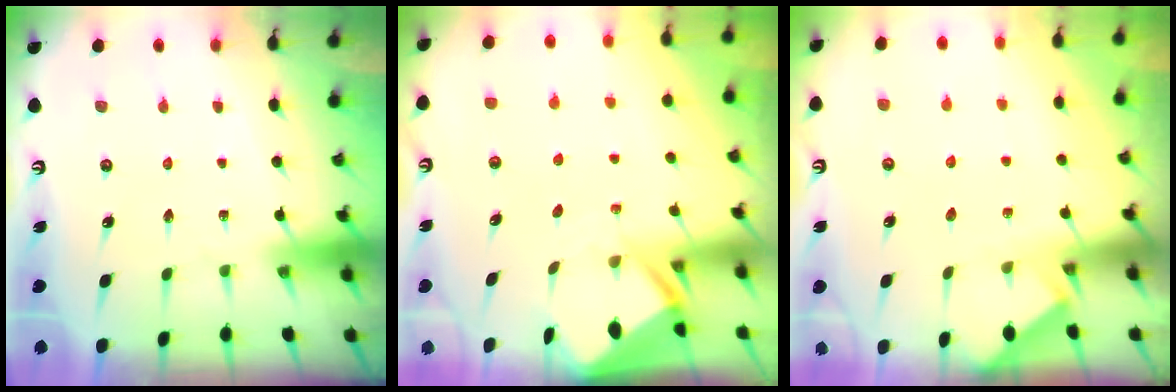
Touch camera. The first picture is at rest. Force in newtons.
{"total": 3.3, "press": 3.3, "slide": 0.3}
{"total": 1.9, "press": 1.8, "slide": 0.3}